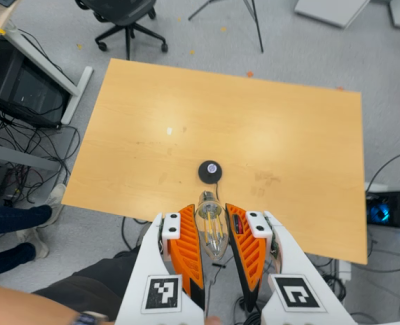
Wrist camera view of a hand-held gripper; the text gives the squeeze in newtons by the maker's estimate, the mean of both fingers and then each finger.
{"total": 13.7, "left": 14.7, "right": 12.8}